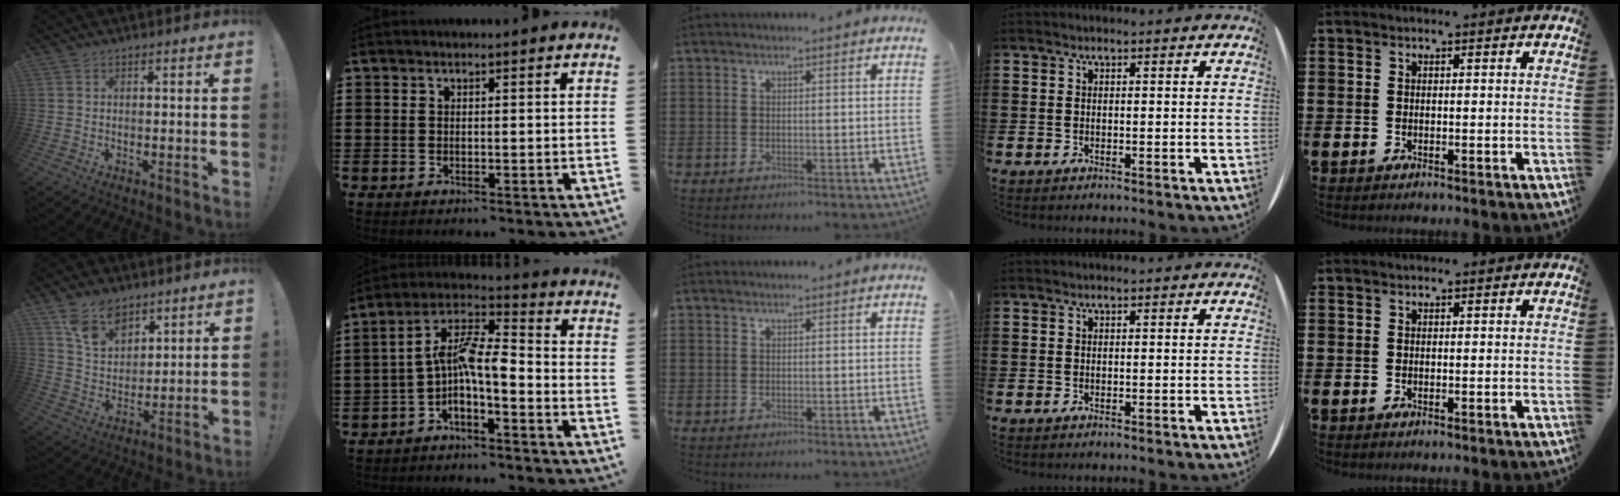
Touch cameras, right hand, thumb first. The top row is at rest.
{"thumb": {"total": 11.6, "force": [8.0, 7.1, 4.4], "torque": [-0.071, -0.047, 0.154]}, "index": {"total": 8.1, "force": [-1.1, 2.8, 7.6], "torque": [-0.161, -0.003, -0.027]}}